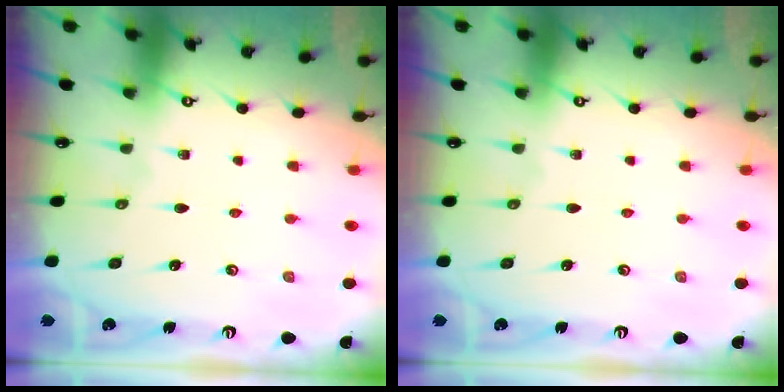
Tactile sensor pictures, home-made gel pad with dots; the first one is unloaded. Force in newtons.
{"total": 0.0}